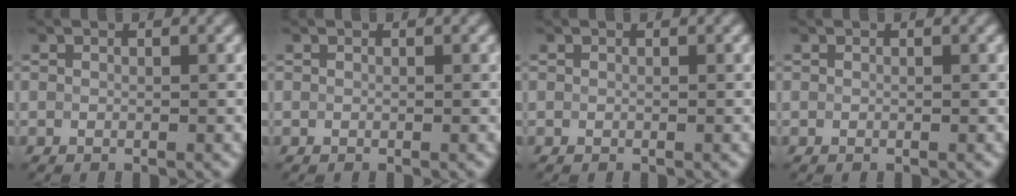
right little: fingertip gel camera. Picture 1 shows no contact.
{"total": 0.0}
{"total": 0.0}
{"total": 0.0}